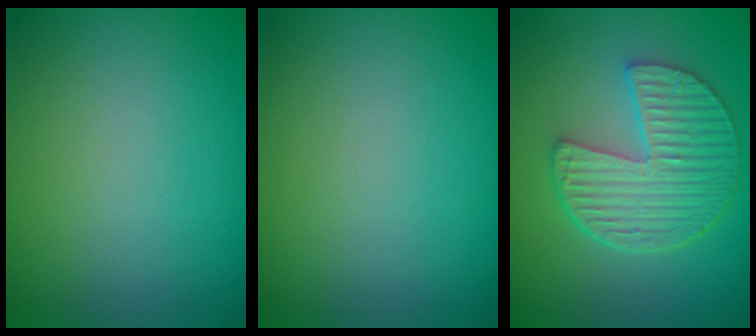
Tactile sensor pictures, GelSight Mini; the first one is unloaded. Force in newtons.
{"total": 0.0}
{"total": 6.3, "press": 4.8, "slide": 4.1}